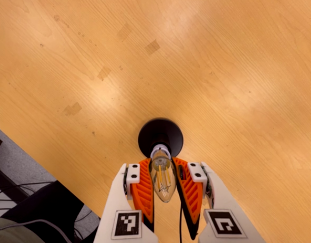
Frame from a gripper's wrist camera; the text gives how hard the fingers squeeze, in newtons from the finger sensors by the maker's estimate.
{"total": 20.7, "left": 19.7, "right": 21.8}